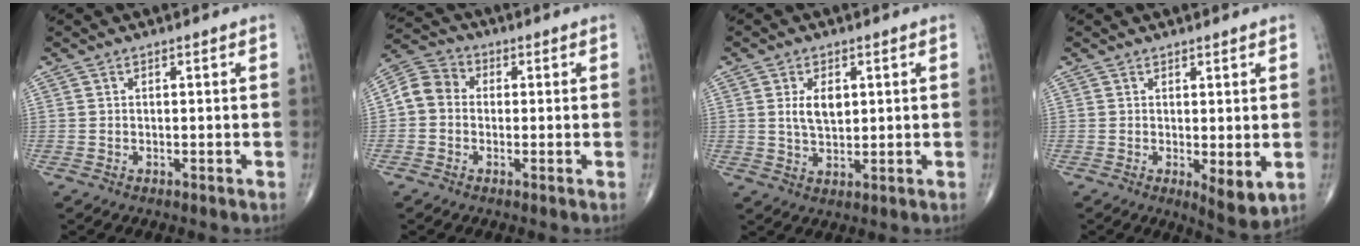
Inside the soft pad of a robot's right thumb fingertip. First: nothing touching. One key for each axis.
{"total": 6.5, "fx": -0.2, "fy": 5.5, "fz": 3.4, "tx": -0.050, "ty": 0.023, "tz": -0.020}
{"total": 5.3, "fx": 1.3, "fy": 3.0, "fz": 4.1, "tx": -0.063, "ty": -0.010, "tz": 0.027}
{"total": 5.2, "fx": 0.0, "fy": 1.6, "fz": 4.9, "tx": -0.062, "ty": -0.016, "tz": 0.005}